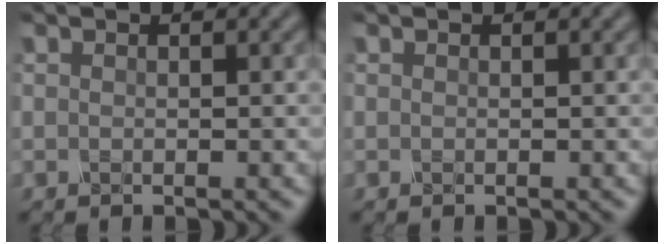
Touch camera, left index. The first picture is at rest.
{"total": 0.0}